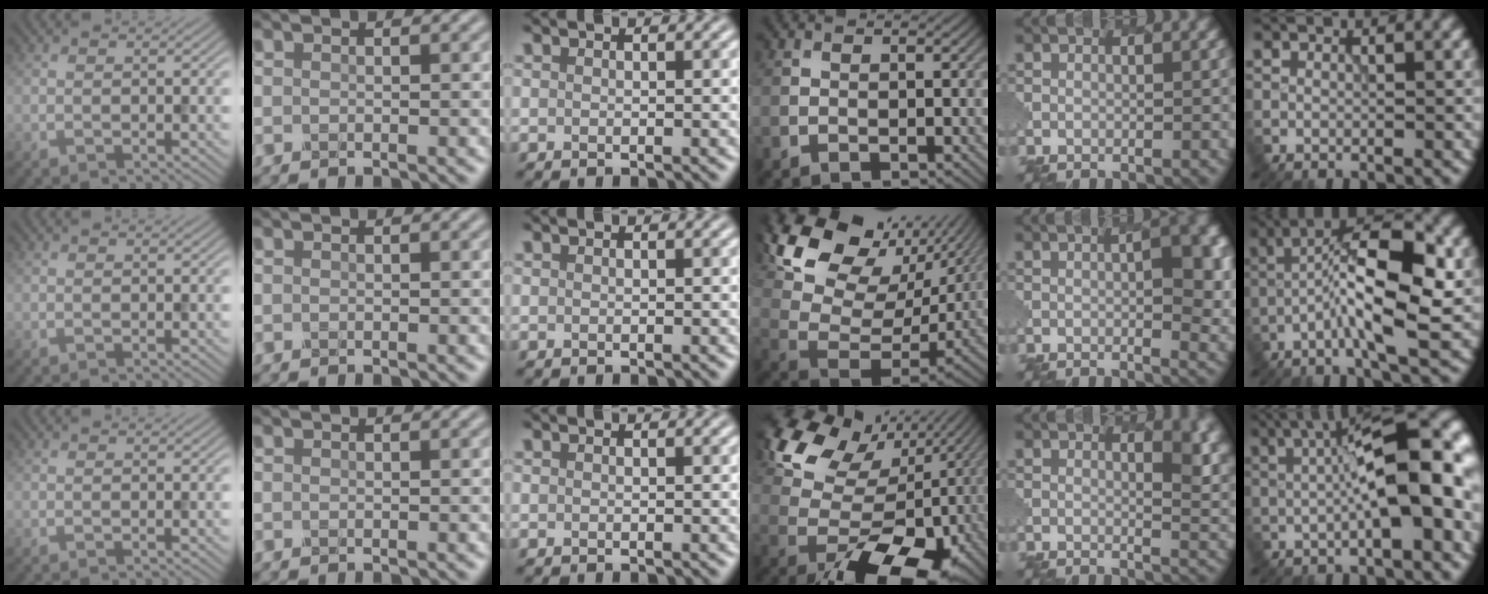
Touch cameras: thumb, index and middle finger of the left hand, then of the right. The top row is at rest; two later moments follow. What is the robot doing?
{"motion": "dispense", "object": "glue stick"}